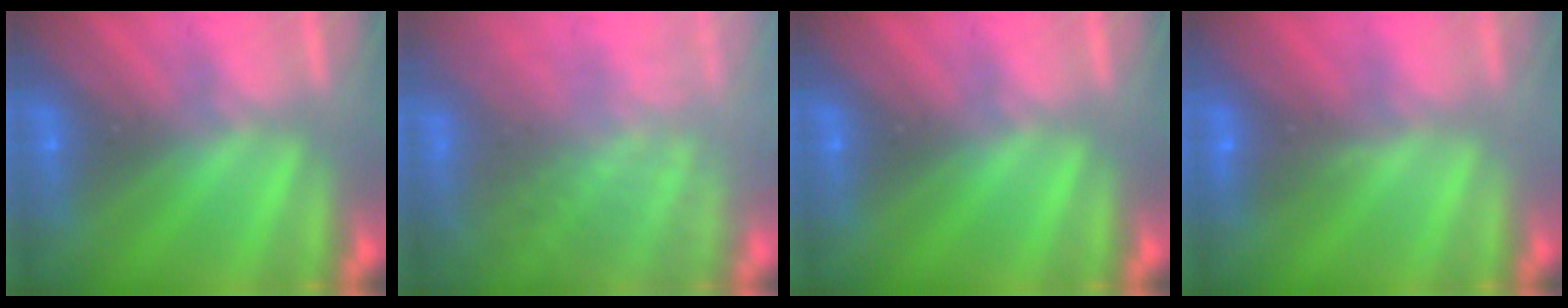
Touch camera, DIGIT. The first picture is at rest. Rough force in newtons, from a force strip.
{"total": 7.1}
{"total": 0.0}
{"total": 2.9}